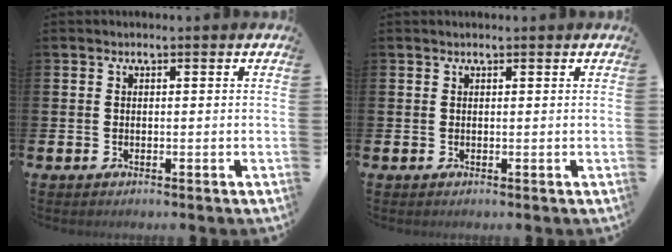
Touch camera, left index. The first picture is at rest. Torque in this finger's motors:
{"motor_torque": [0.22, -0.54, -0.09, 0.01]}